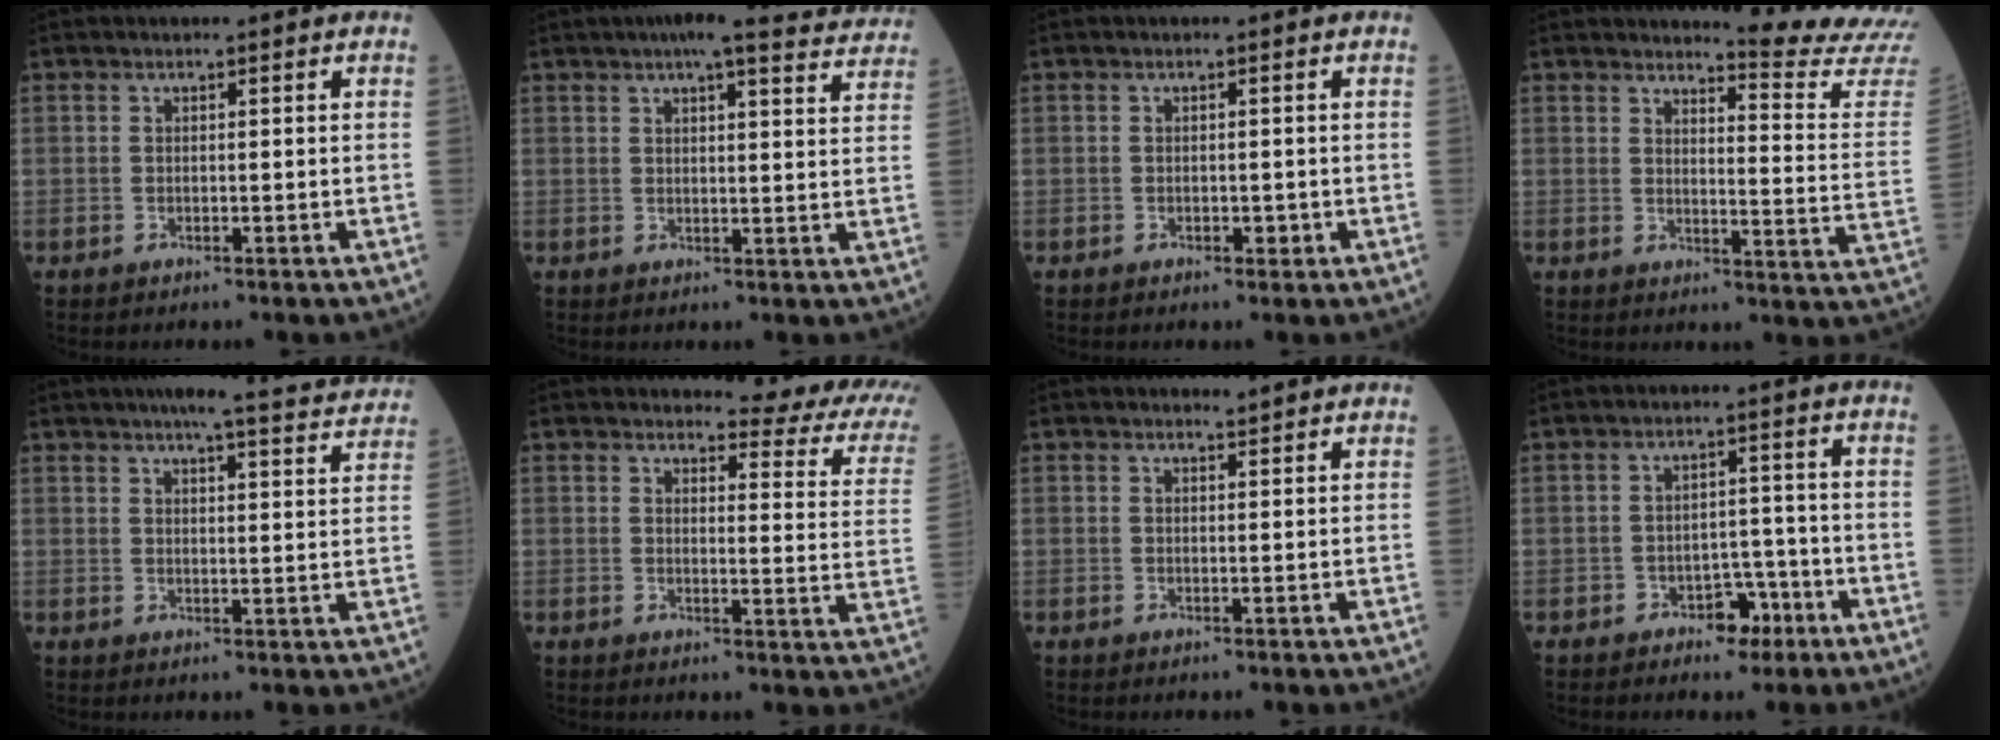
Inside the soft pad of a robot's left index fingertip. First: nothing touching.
{"total": 15.9, "force": [14.4, 2.5, 6.3], "torque": [-0.064, 0.014, 0.157]}
{"total": 1.0, "force": [-0.5, 0.7, 0.6], "torque": [-0.005, 0.003, -0.008]}
{"total": 12.5, "force": [12.1, -2.7, 1.0], "torque": [-0.015, -0.130, 0.131]}
{"total": 16.4, "force": [15.1, 1.2, 6.1], "torque": [-0.073, -0.014, 0.169]}
{"total": 11.3, "force": [10.3, 1.4, 4.4], "torque": [-0.037, -0.063, 0.090]}
{"total": 1.6, "force": [1.6, 0.0, 0.0], "torque": [-0.009, 0.001, 0.021]}
{"total": 4.3, "force": [-2.6, 2.7, 2.1], "torque": [-0.021, 0.014, -0.038]}